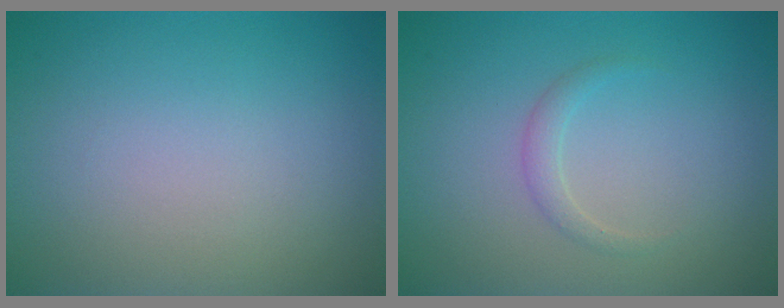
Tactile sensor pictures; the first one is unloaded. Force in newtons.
{"total": 1.1, "press": 1.1, "slide": 0.1}